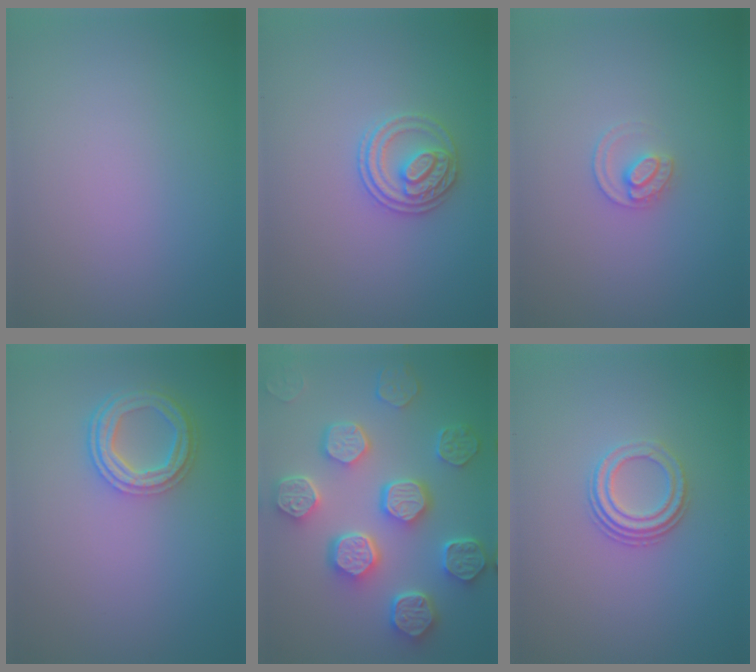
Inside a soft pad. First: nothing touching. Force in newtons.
{"total": 2.7, "press": 2.7, "slide": 0.6}
{"total": 1.7, "press": 1.7, "slide": 0.1}
{"total": 4.0, "press": 3.5, "slide": 1.9}
{"total": 8.1, "press": 6.5, "slide": 4.8}
{"total": 2.9, "press": 2.2, "slide": 1.9}